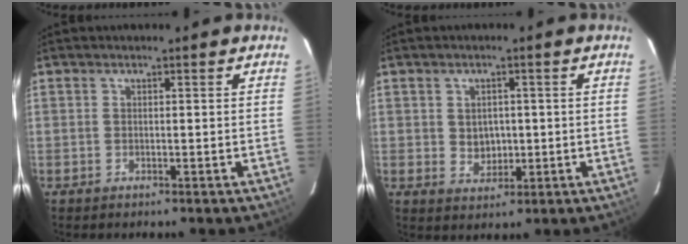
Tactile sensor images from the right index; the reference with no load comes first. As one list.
[{"total": 4.0, "force": [0.1, 3.5, 2.0], "torque": [-0.032, 0.001, 0.010]}]